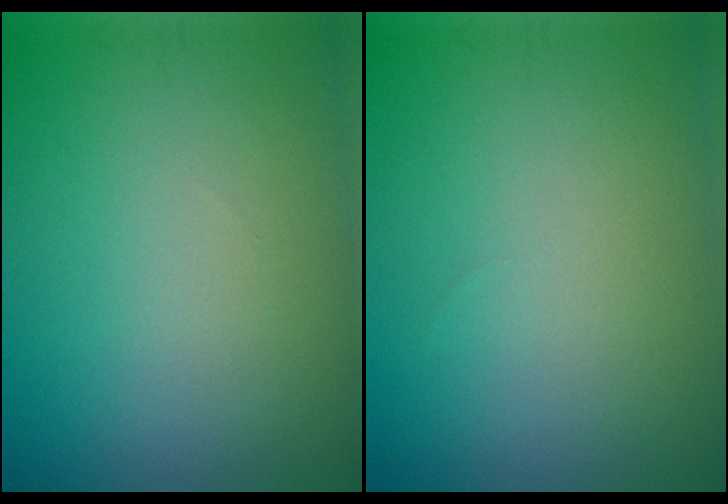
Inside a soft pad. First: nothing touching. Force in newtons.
{"total": 0.0}